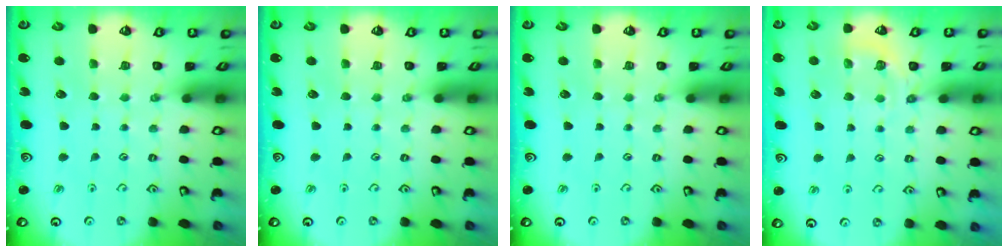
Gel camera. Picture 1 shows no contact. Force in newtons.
{"total": 0.0}
{"total": 0.0}
{"total": 4.8, "press": 4.5, "slide": 1.7}